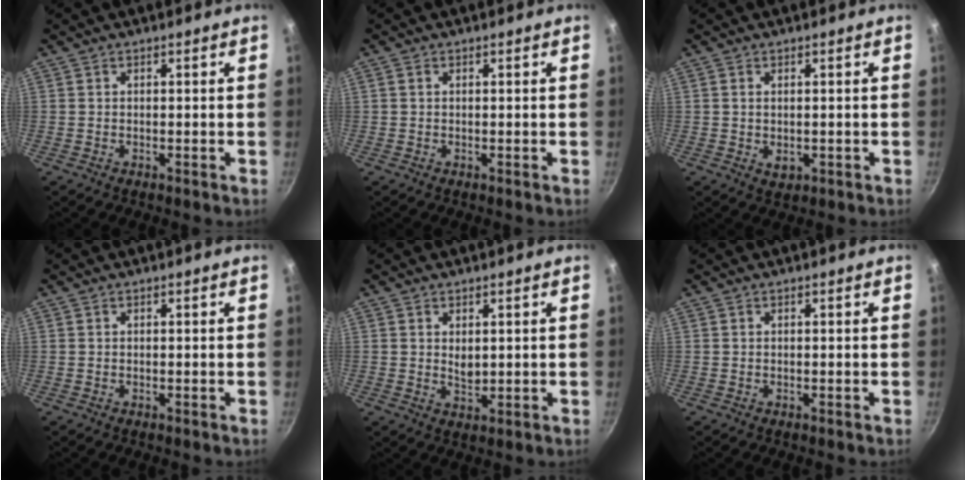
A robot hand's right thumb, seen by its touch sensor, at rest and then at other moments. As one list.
[{"total": 0.6, "force": [0.2, 0.5, 0.4], "torque": [-0.007, 0.003, 0.002]}, {"total": 2.4, "force": [-0.1, 1.6, 1.8], "torque": [-0.028, -0.005, 0.001]}, {"total": 0.0}, {"total": 2.8, "force": [0.9, 1.7, 2.0], "torque": [-0.029, -0.009, 0.016]}, {"total": 0.0}]